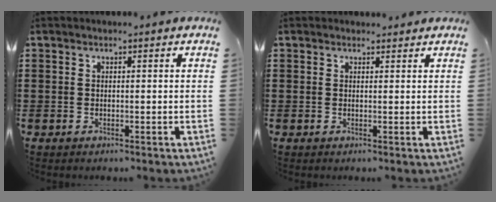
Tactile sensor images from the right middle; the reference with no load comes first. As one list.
[{"total": 0.9, "force": [0.8, 0.4, 0.0], "torque": [0.006, -0.001, 0.013]}]